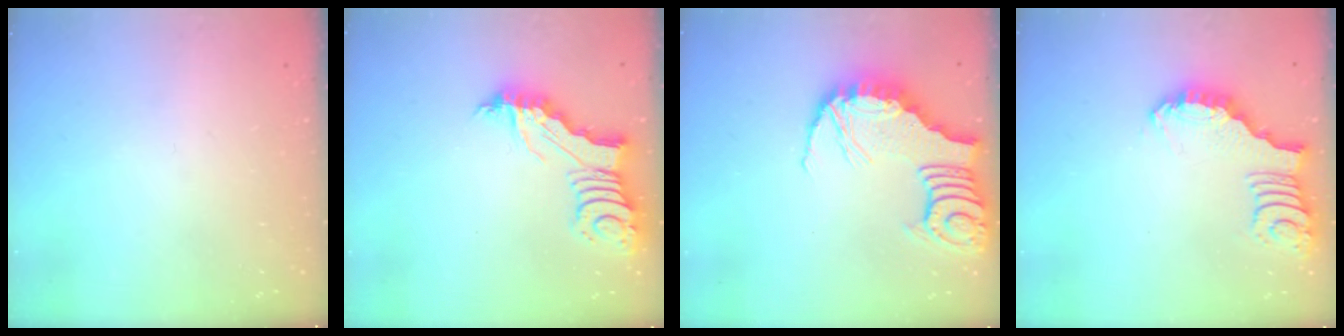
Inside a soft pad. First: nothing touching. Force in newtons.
{"total": 5.8, "press": 5.8, "slide": 0.2}
{"total": 10.5, "press": 10.5, "slide": 1.3}
{"total": 2.9, "press": 2.9, "slide": 0.1}